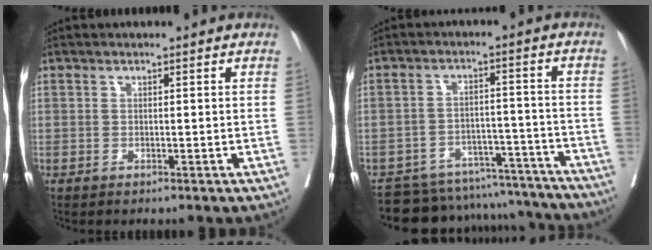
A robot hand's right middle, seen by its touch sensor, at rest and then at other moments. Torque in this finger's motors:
{"motor_torque": [-0.10, -1.25, 0.04, -0.01]}